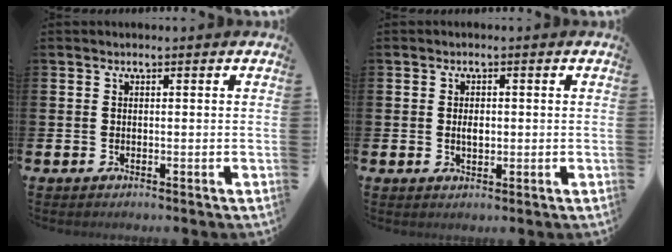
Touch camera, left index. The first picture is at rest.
{"total": 1.8, "force": [0.1, 1.1, 1.4], "torque": [-0.015, 0.001, -0.003]}